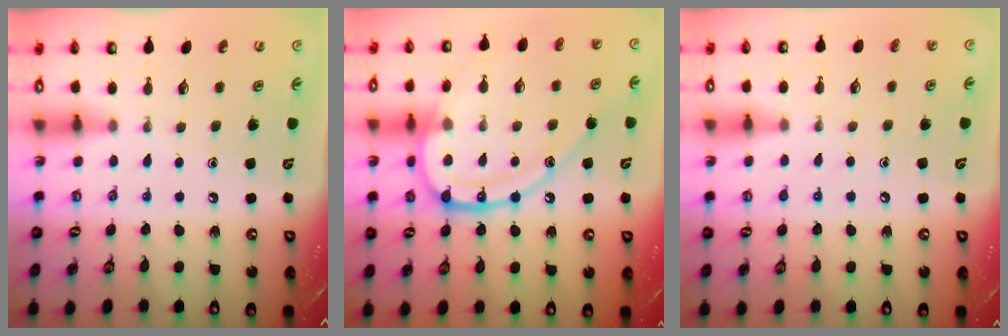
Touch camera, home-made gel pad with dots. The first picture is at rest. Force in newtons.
{"total": 17.4, "press": 17.3, "slide": 1.6}
{"total": 5.8, "press": 5.8, "slide": 0.7}